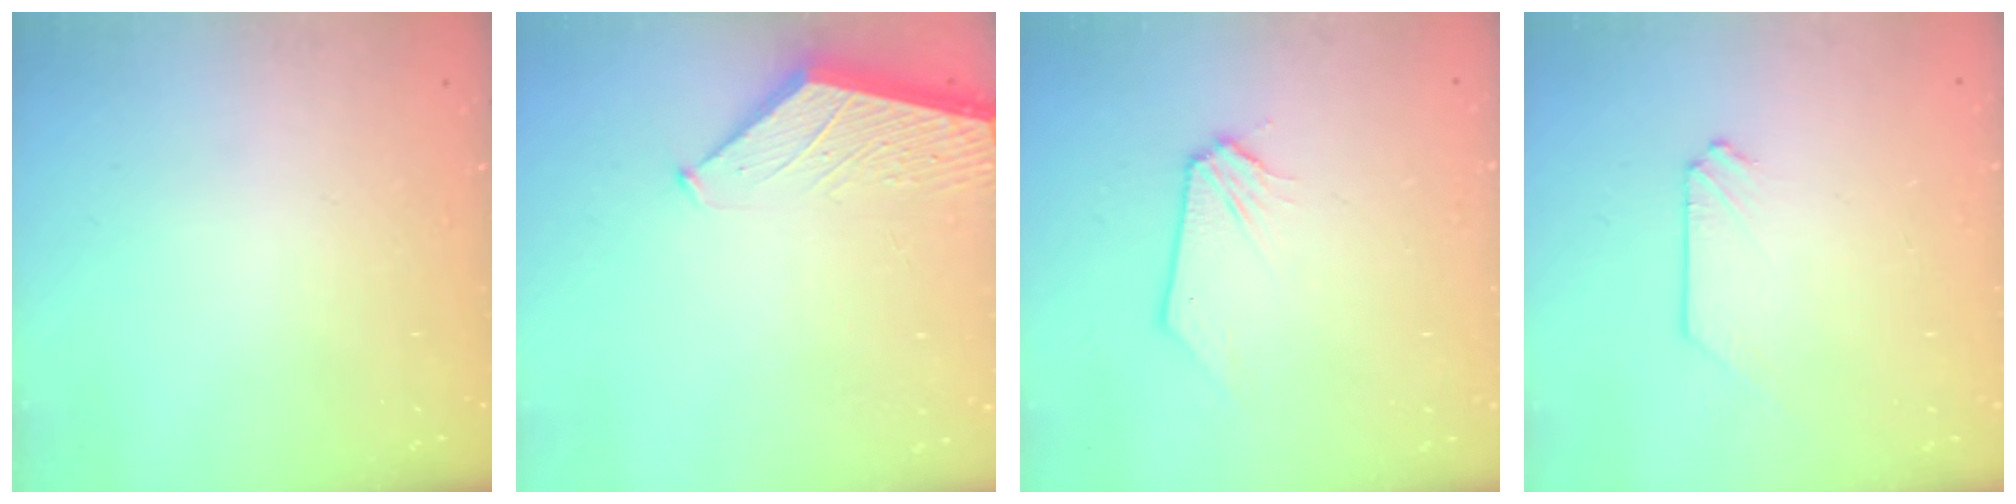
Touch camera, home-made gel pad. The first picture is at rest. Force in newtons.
{"total": 1.8, "press": 1.8, "slide": 0.2}
{"total": 0.0}
{"total": 0.0}